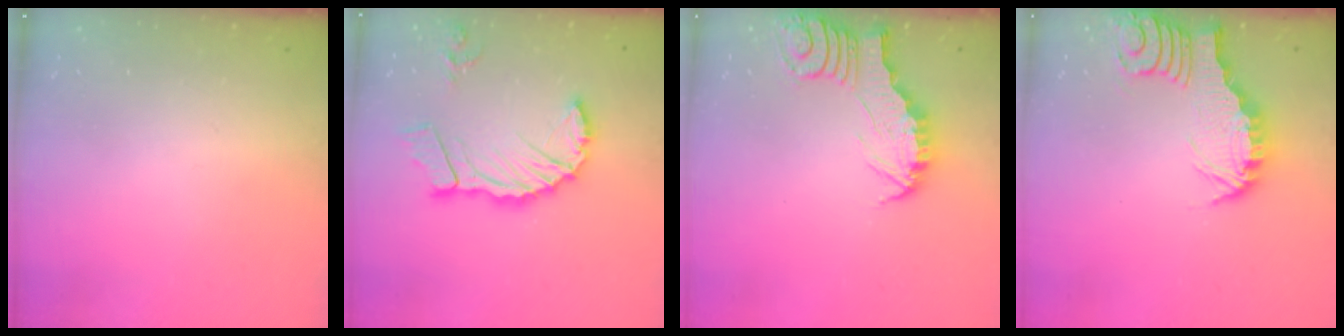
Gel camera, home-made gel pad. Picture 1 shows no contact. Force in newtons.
{"total": 13.9, "press": 13.8, "slide": 1.6}
{"total": 3.1, "press": 3.1, "slide": 0.3}
{"total": 3.3, "press": 3.3, "slide": 0.4}